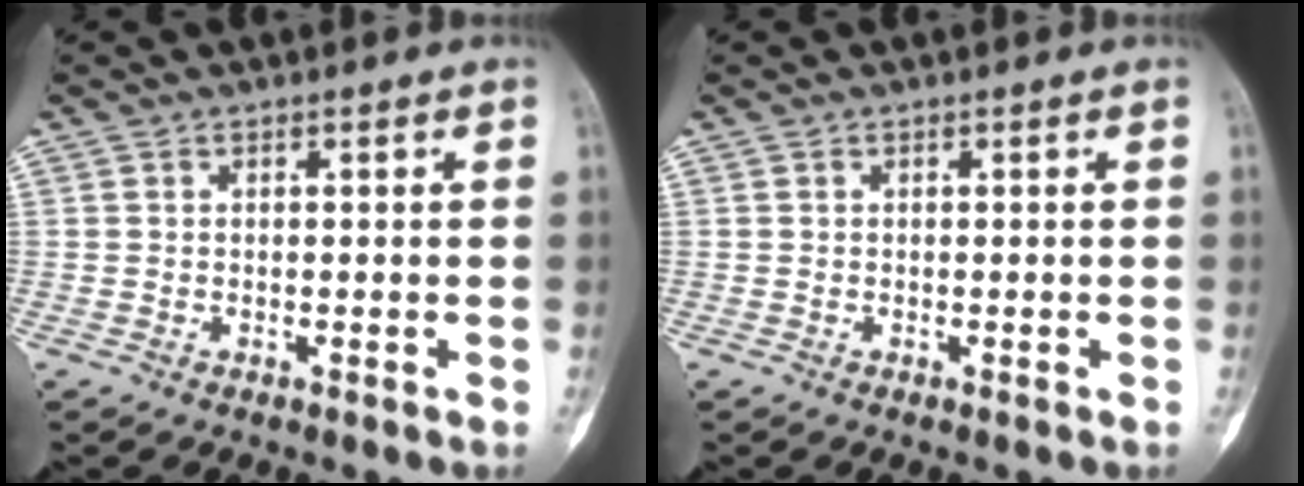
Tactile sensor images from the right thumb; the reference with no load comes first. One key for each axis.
{"total": 0.0}